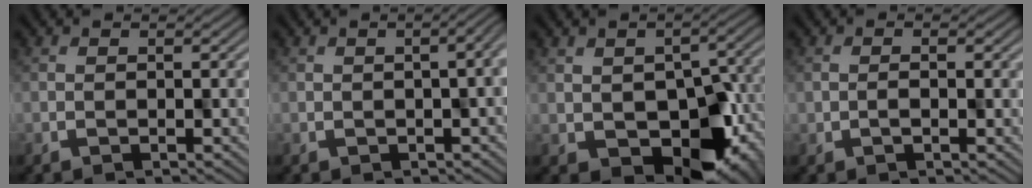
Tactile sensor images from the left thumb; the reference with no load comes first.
{"total": 3.1, "force": [-0.8, 1.1, 2.8], "torque": [-0.030, -0.010, -0.003]}
{"total": 10.7, "force": [-2.7, 6.7, 7.9], "torque": [-0.097, -0.022, -0.038]}
{"total": 0.6, "force": [0.6, -0.1, 0.0], "torque": [-0.001, 0.002, 0.005]}